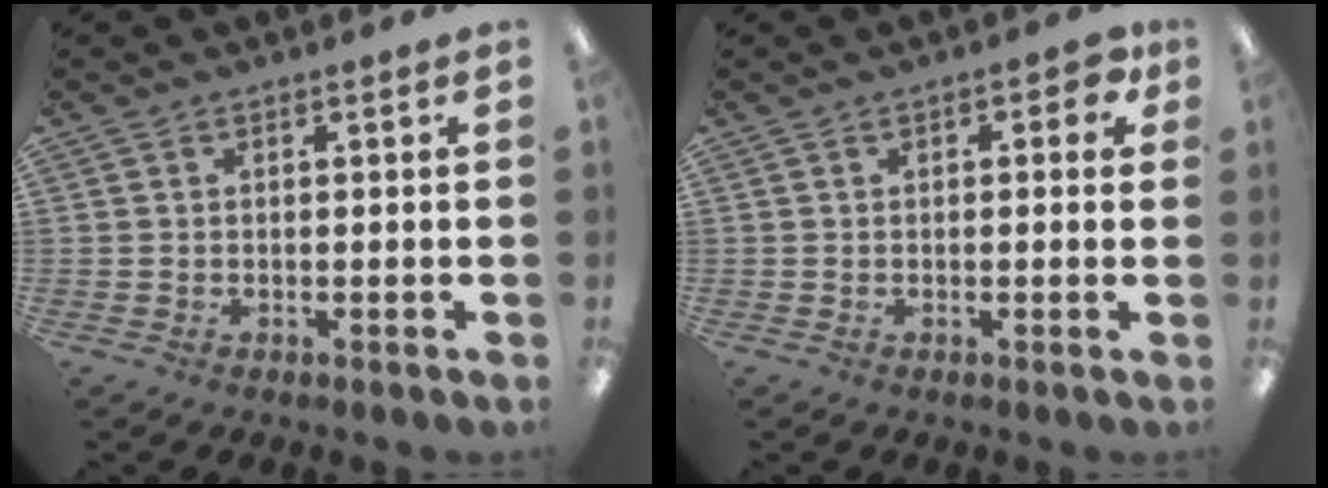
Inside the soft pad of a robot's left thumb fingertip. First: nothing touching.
{"total": 3.9, "force": [1.1, 2.0, 3.2], "torque": [-0.045, 0.004, 0.015]}